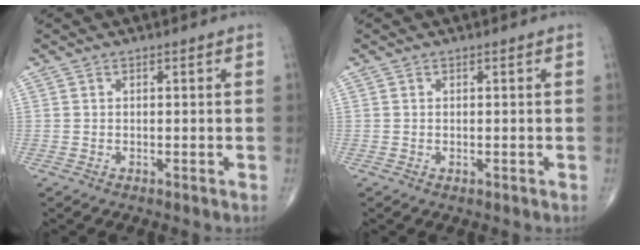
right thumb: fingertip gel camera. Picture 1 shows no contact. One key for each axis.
{"total": 0.0}